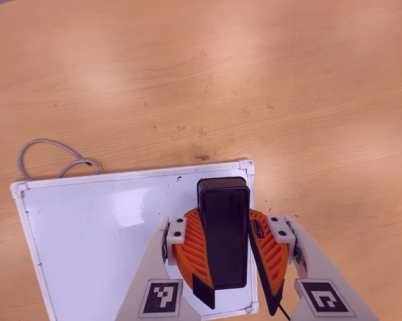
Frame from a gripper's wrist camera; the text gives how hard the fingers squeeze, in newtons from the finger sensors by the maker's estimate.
{"total": 11.7, "left": 11.4, "right": 12.1}